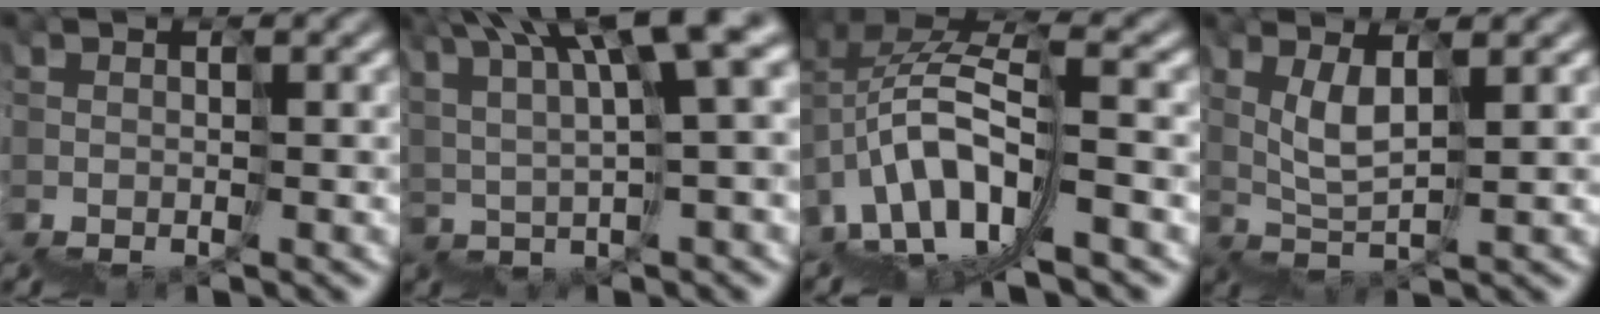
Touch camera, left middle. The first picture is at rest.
{"total": 10.2, "force": [7.5, 1.1, 6.7], "torque": [-0.092, 0.056, 0.139]}
{"total": 5.3, "force": [-1.0, 1.9, 4.8], "torque": [-0.094, 0.053, -0.024]}
{"total": 4.6, "force": [3.4, -2.3, -1.9], "torque": [0.021, 0.040, 0.056]}